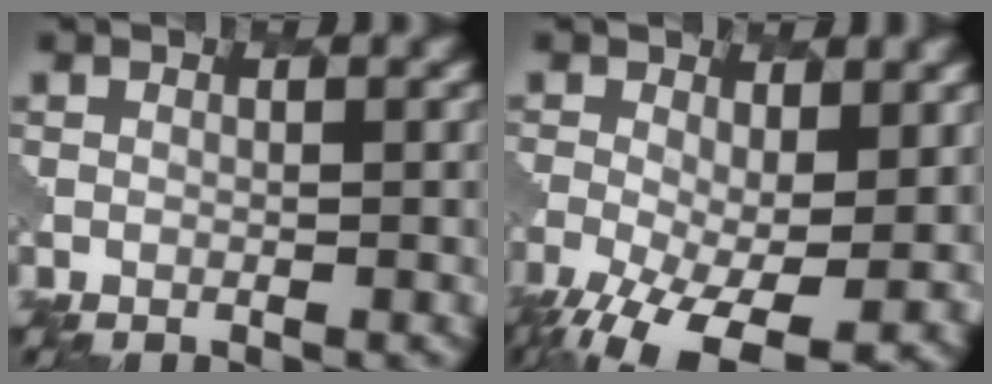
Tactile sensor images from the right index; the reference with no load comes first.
{"total": 9.0, "force": [-3.2, 4.1, 7.3], "torque": [-0.147, -0.036, -0.050]}